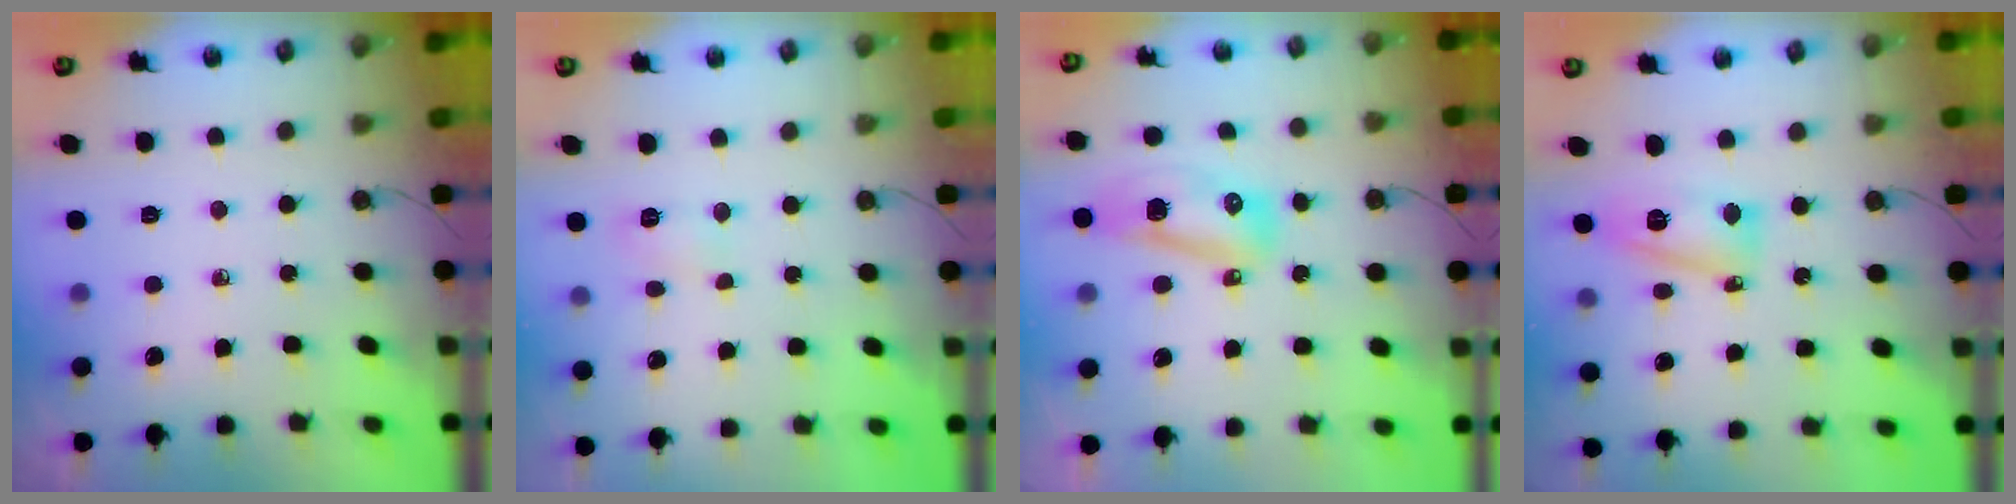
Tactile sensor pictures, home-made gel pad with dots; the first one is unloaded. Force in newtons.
{"total": 5.2, "press": 5.2, "slide": 0.6}
{"total": 10.6, "press": 10.5, "slide": 1.4}
{"total": 11.9, "press": 11.8, "slide": 1.2}